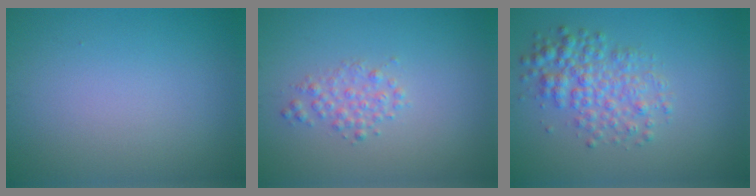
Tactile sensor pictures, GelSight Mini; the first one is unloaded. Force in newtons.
{"total": 1.6, "press": 1.6, "slide": 0.1}
{"total": 3.8, "press": 3.8, "slide": 0.1}